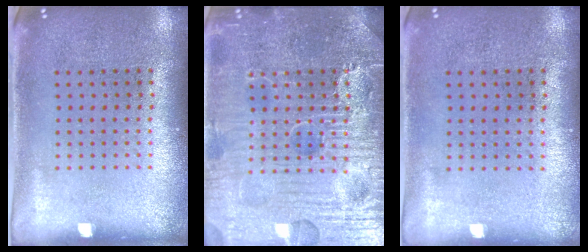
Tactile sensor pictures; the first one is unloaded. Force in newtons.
{"total": 7.6, "press": 7.6, "slide": 0.9}
{"total": 0.0}